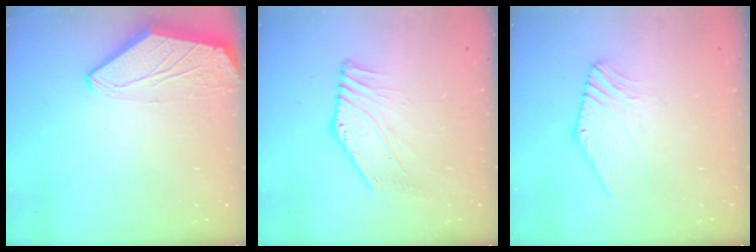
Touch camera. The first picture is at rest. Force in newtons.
{"total": 3.0, "press": 2.8, "slide": 1.0}
{"total": 1.0, "press": 1.0, "slide": 0.2}